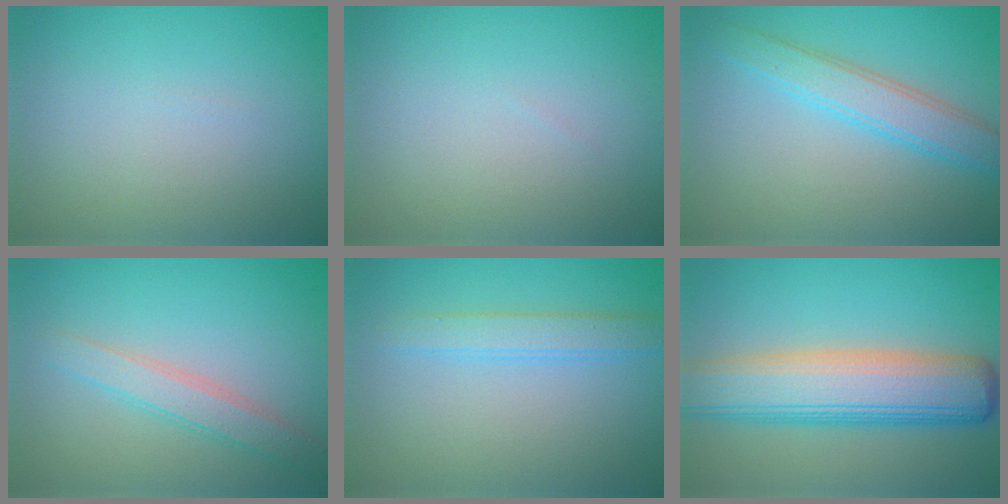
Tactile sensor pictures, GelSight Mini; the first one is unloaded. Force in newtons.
{"total": 0.0}
{"total": 3.6, "press": 3.6, "slide": 0.2}
{"total": 2.5, "press": 2.5, "slide": 0.1}
{"total": 2.2, "press": 2.2, "slide": 0.1}
{"total": 8.8, "press": 8.8, "slide": 0.4}